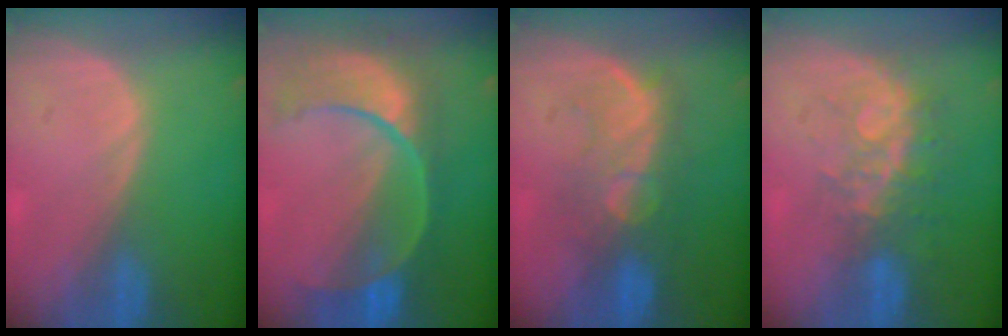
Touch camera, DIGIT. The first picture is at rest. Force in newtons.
{"total": 11.1, "press": 9.4, "slide": 6.0}
{"total": 8.8, "press": 8.2, "slide": 3.2}
{"total": 8.4, "press": 7.0, "slide": 4.7}